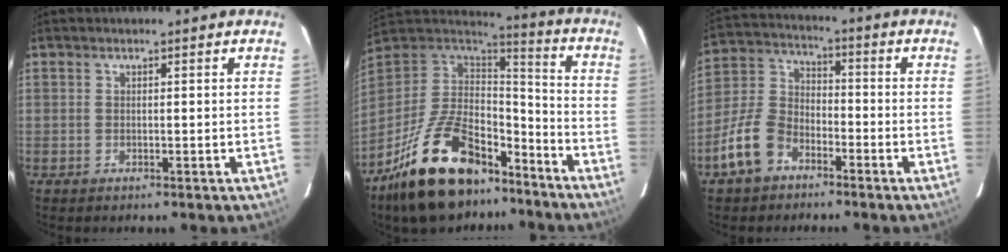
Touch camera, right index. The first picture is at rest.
{"total": 25.9, "force": [-17.2, 12.3, 14.8], "torque": [-0.295, 0.006, -0.268]}
{"total": 10.4, "force": [-6.3, 6.5, 5.2], "torque": [-0.120, 0.024, -0.119]}